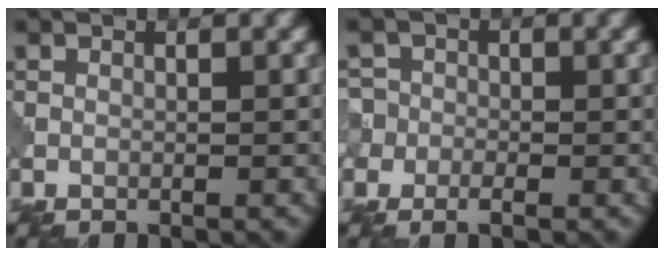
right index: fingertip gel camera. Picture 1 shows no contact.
{"total": 3.1, "force": [-1.0, 2.6, 1.4], "torque": [-0.007, 0.009, -0.043]}